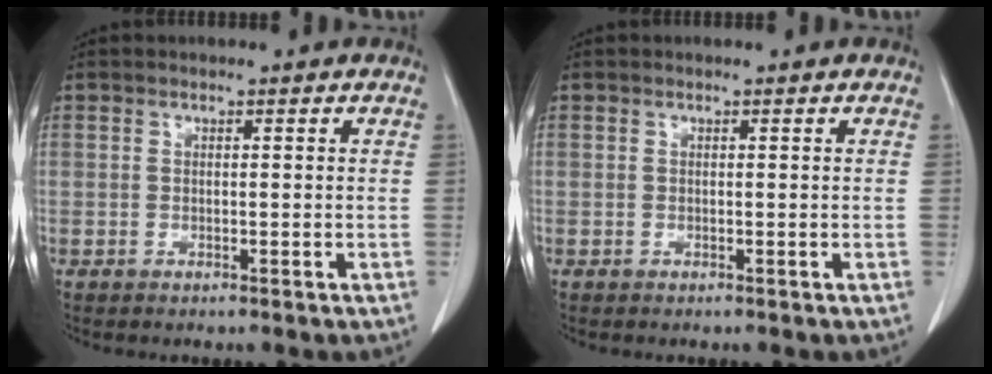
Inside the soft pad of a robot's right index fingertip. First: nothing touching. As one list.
[{"total": 0.0}]